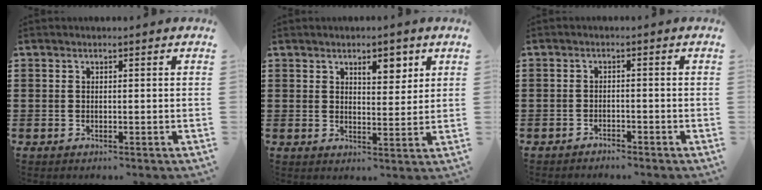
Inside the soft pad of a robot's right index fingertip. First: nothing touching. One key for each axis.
{"total": 4.6, "fx": 2.8, "fy": 2.0, "fz": 3.1, "tx": -0.035, "ty": -0.003, "tz": 0.042}
{"total": 1.4, "fx": -1.4, "fy": 0.2, "fz": 0.1, "tx": -0.008, "ty": 0.002, "tz": -0.030}